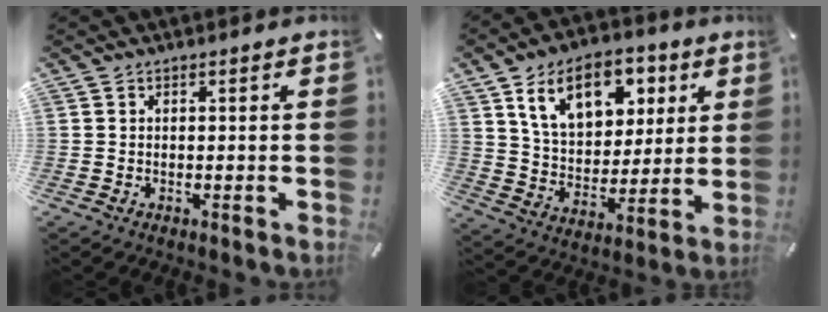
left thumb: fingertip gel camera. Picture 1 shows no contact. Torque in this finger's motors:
{"motor_torque": [2.36, 2.36, 1.39, -1.38, 0.33]}